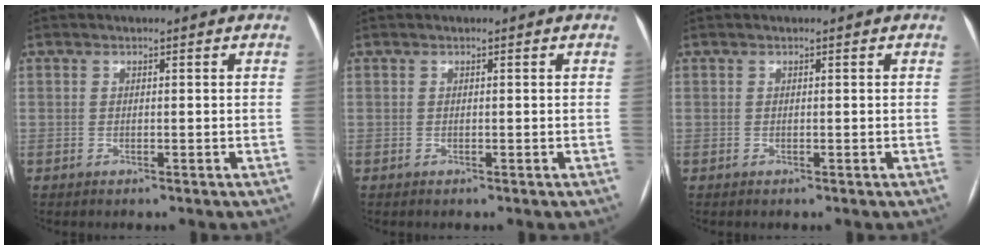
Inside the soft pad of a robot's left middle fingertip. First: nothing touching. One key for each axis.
{"total": 0.0}
{"total": 0.0}